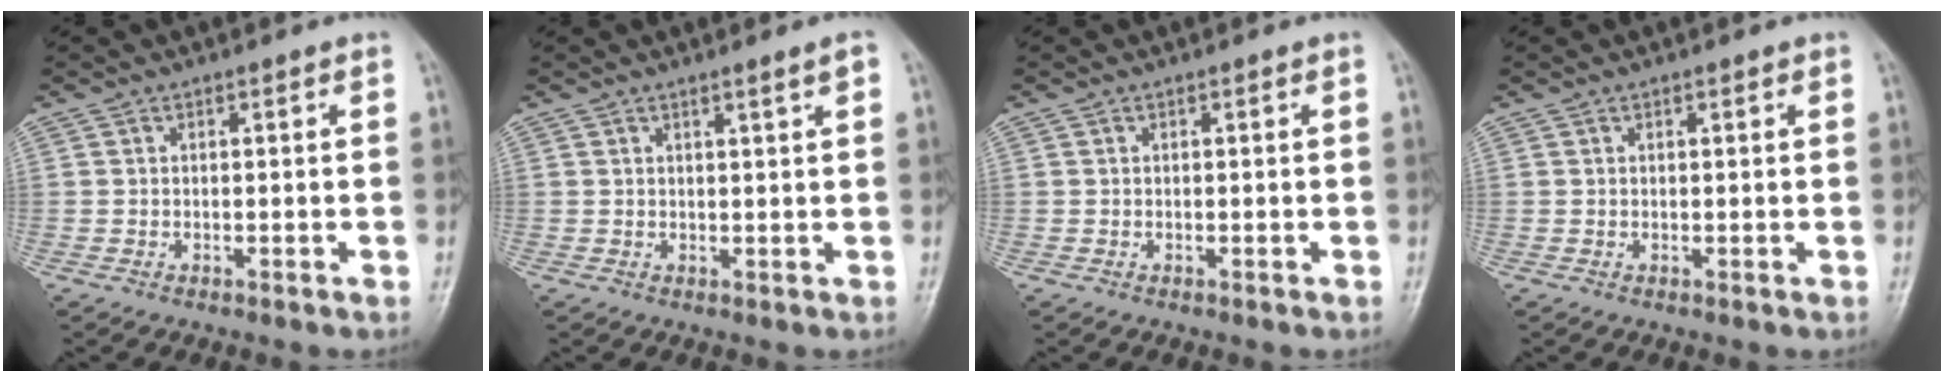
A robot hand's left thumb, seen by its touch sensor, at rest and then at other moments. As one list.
[{"total": 2.1, "force": [1.2, -0.1, 1.7], "torque": [-0.027, -0.007, 0.019]}, {"total": 0.0}, {"total": 0.7, "force": [0.4, 0.2, 0.4], "torque": [-0.007, -0.001, 0.004]}]